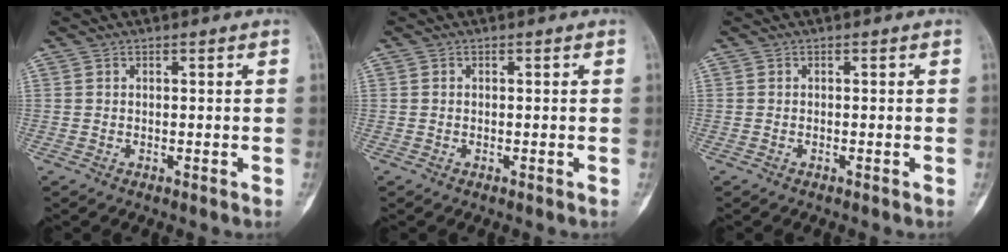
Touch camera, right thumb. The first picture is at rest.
{"total": 0.0}
{"total": 0.0}